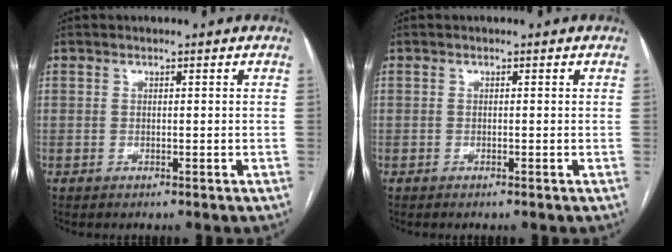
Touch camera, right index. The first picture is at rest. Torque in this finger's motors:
{"motor_torque": [0.01, -0.05, 0.01, 0.01]}